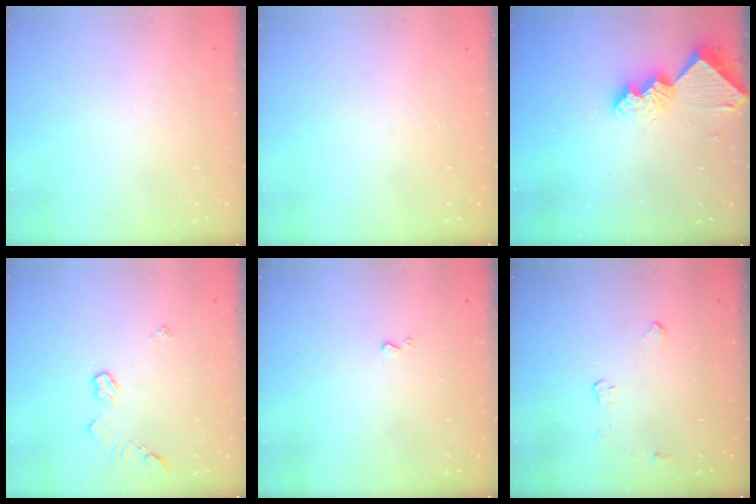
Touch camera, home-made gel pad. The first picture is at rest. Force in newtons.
{"total": 0.0}
{"total": 10.1, "press": 10.0, "slide": 1.0}
{"total": 5.6, "press": 5.6, "slide": 0.4}
{"total": 0.7, "press": 0.7, "slide": 0.2}
{"total": 3.1, "press": 3.0, "slide": 0.5}